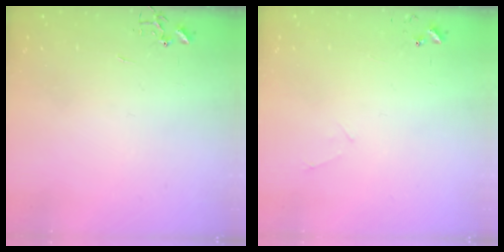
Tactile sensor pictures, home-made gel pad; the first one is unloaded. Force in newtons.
{"total": 4.8, "press": 4.8, "slide": 0.5}